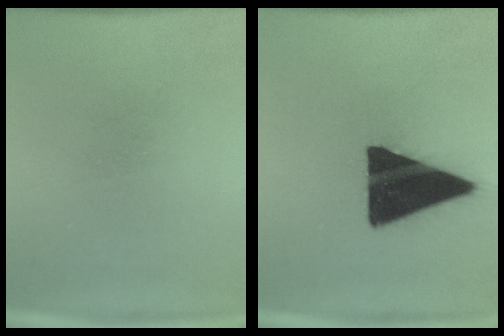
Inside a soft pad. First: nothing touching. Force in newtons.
{"total": 19.9}